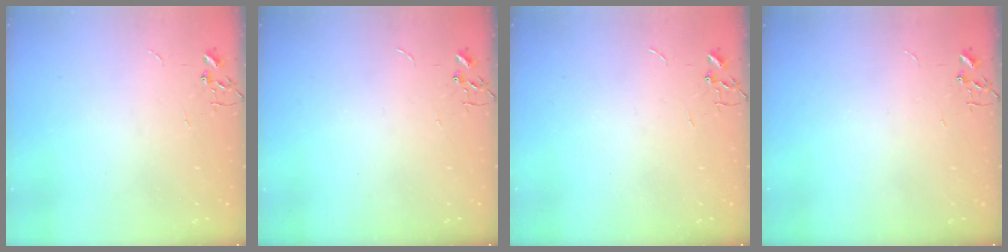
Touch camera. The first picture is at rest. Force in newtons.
{"total": 0.0}
{"total": 0.0}
{"total": 0.0}